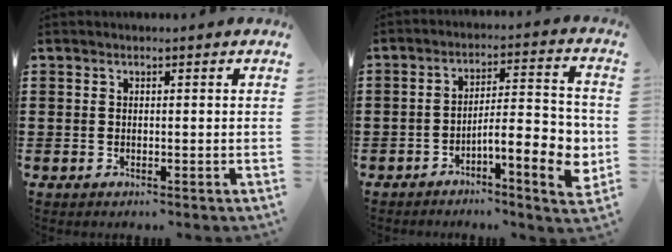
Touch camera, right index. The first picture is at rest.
{"total": 9.0, "force": [-3.1, 2.5, 8.1], "torque": [-0.110, -0.010, -0.054]}